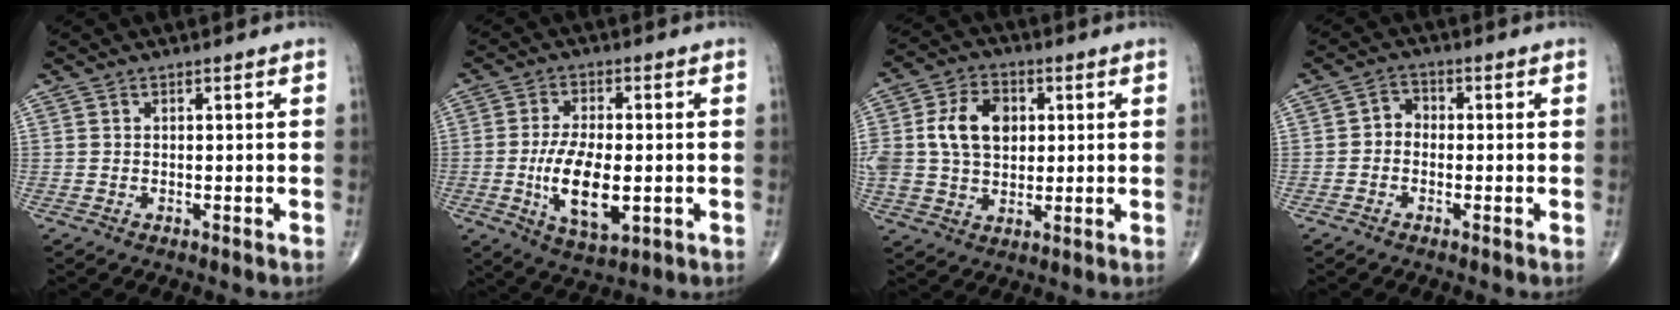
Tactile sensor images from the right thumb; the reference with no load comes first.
{"total": 14.3, "force": [-2.6, 6.6, 12.4], "torque": [-0.225, -0.003, -0.038]}
{"total": 13.4, "force": [2.5, 9.7, 9.0], "torque": [-0.157, 0.006, 0.046]}
{"total": 2.8, "force": [-0.7, 2.3, 1.4], "torque": [-0.007, 0.013, -0.026]}